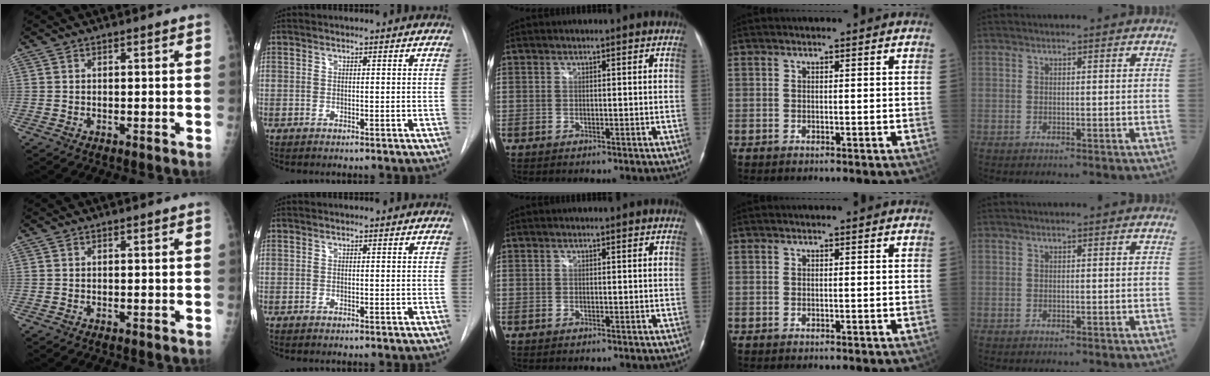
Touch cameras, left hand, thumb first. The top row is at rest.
{}